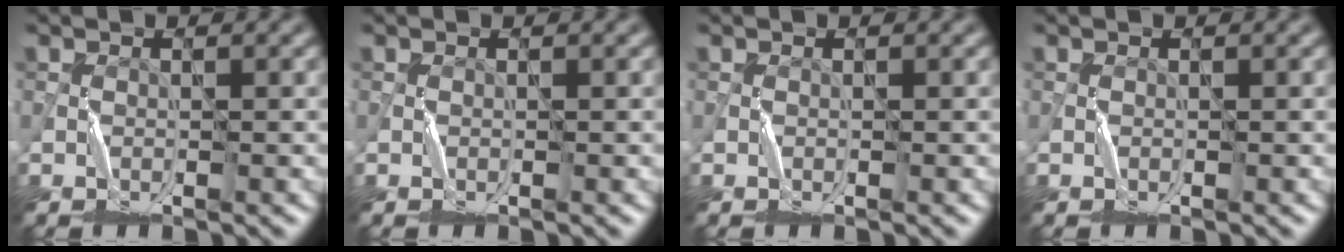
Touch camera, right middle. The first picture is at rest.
{"total": 0.0}
{"total": 0.0}
{"total": 0.0}